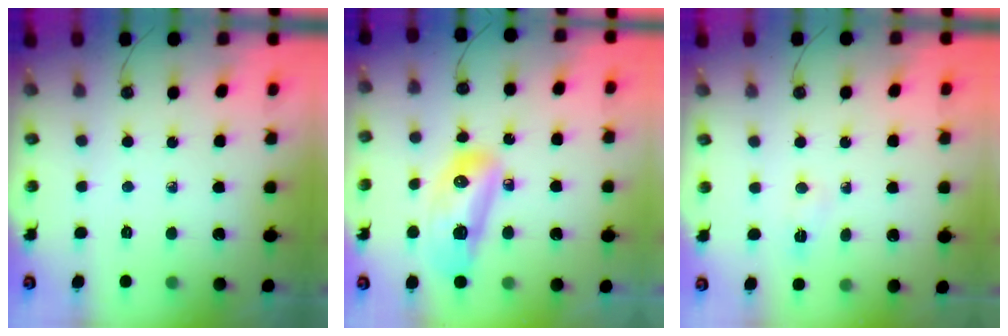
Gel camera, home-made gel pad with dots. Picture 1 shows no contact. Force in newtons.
{"total": 14.7, "press": 14.6, "slide": 2.0}
{"total": 2.5, "press": 2.5, "slide": 0.3}